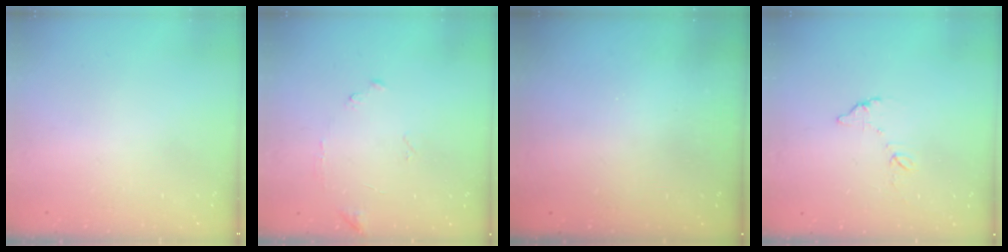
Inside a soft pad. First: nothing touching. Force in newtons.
{"total": 8.4, "press": 8.3, "slide": 0.5}
{"total": 3.2, "press": 3.2, "slide": 0.1}
{"total": 5.8, "press": 5.8, "slide": 0.4}